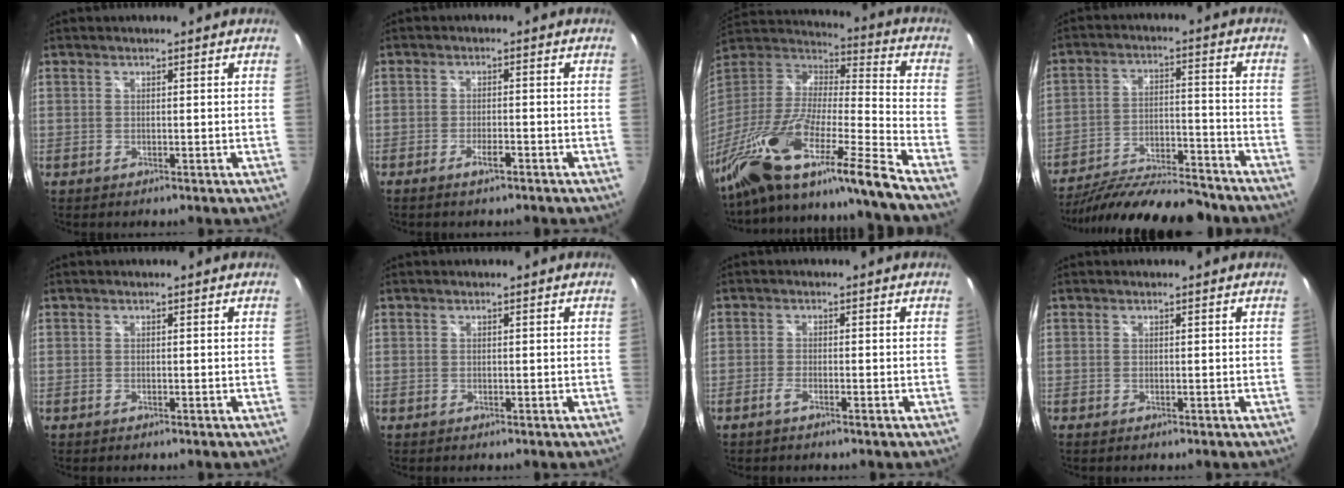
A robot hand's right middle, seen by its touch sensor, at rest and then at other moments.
{"total": 2.5, "force": [-1.9, 0.3, 1.6], "torque": [-0.039, 0.001, -0.033]}
{"total": 29.2, "force": [-20.8, 1.6, 20.5], "torque": [-0.323, -0.070, -0.364]}
{"total": 21.3, "force": [-18.5, 4.0, 9.8], "torque": [-0.181, -0.031, -0.275]}
{"total": 0.0}
{"total": 0.0}
{"total": 1.7, "force": [-1.3, 0.2, 1.1], "torque": [-0.031, -0.001, -0.029]}
{"total": 0.0}